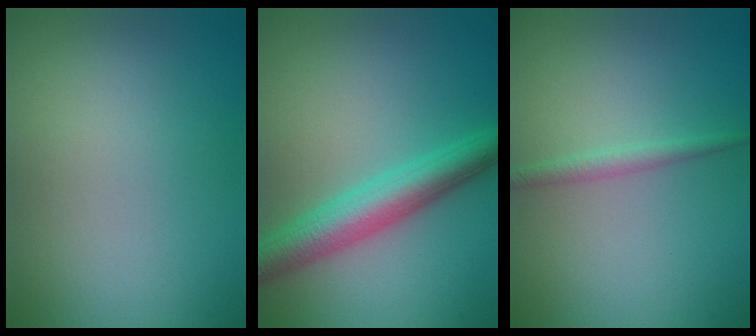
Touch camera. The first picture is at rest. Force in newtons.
{"total": 5.0, "press": 5.0, "slide": 0.2}
{"total": 1.3, "press": 1.3, "slide": 0.0}